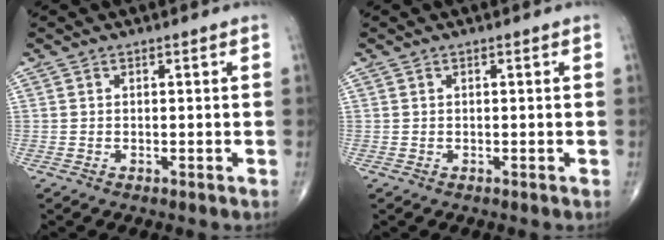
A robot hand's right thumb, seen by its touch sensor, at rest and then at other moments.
{"total": 0.0}